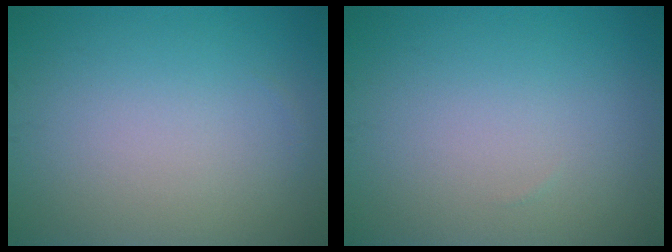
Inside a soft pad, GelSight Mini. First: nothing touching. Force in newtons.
{"total": 0.0}